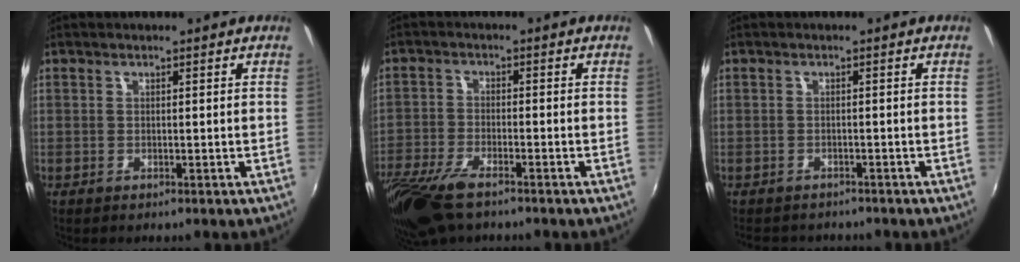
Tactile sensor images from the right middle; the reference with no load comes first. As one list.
[{"total": 12.1, "force": [-8.6, 4.1, 7.4], "torque": [-0.176, -0.041, -0.166]}, {"total": 4.3, "force": [-3.8, 1.5, 1.1], "torque": [-0.028, -0.016, -0.058]}]